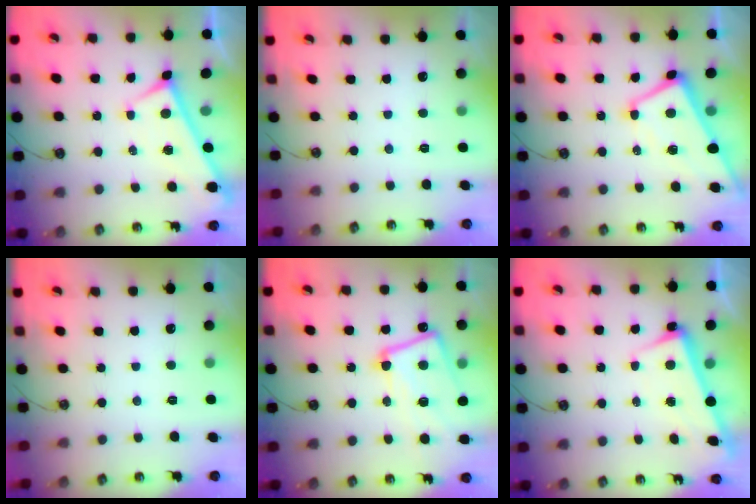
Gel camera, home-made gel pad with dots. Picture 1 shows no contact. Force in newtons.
{"total": 0.0}
{"total": 2.6, "press": 2.5, "slide": 0.8}
{"total": 0.0}
{"total": 11.7, "press": 11.6, "slide": 1.8}
{"total": 2.4, "press": 2.2, "slide": 1.1}